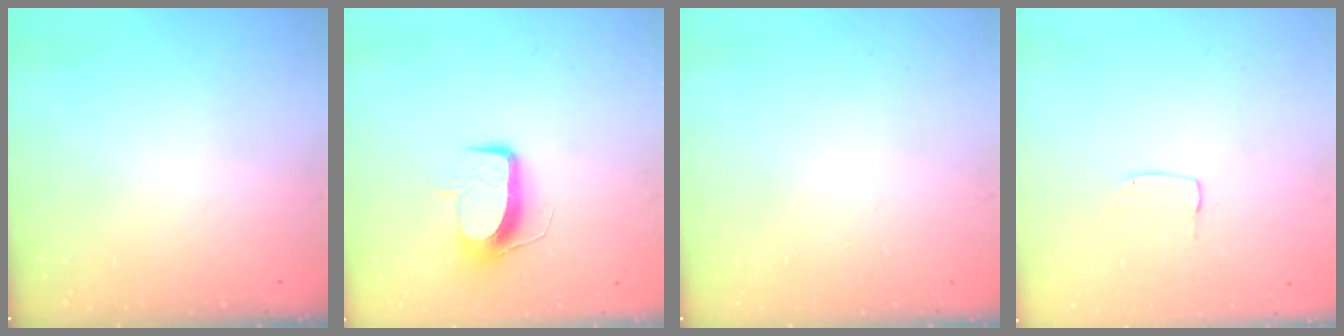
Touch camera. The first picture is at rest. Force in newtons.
{"total": 9.6, "press": 9.6, "slide": 0.2}
{"total": 0.0}
{"total": 3.3, "press": 3.3, "slide": 0.1}